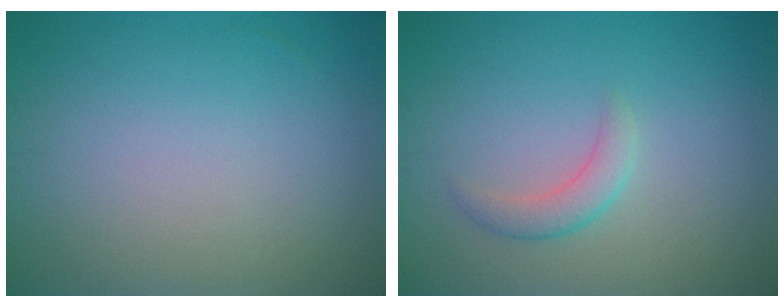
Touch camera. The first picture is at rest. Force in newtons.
{"total": 1.9, "press": 1.9, "slide": 0.1}